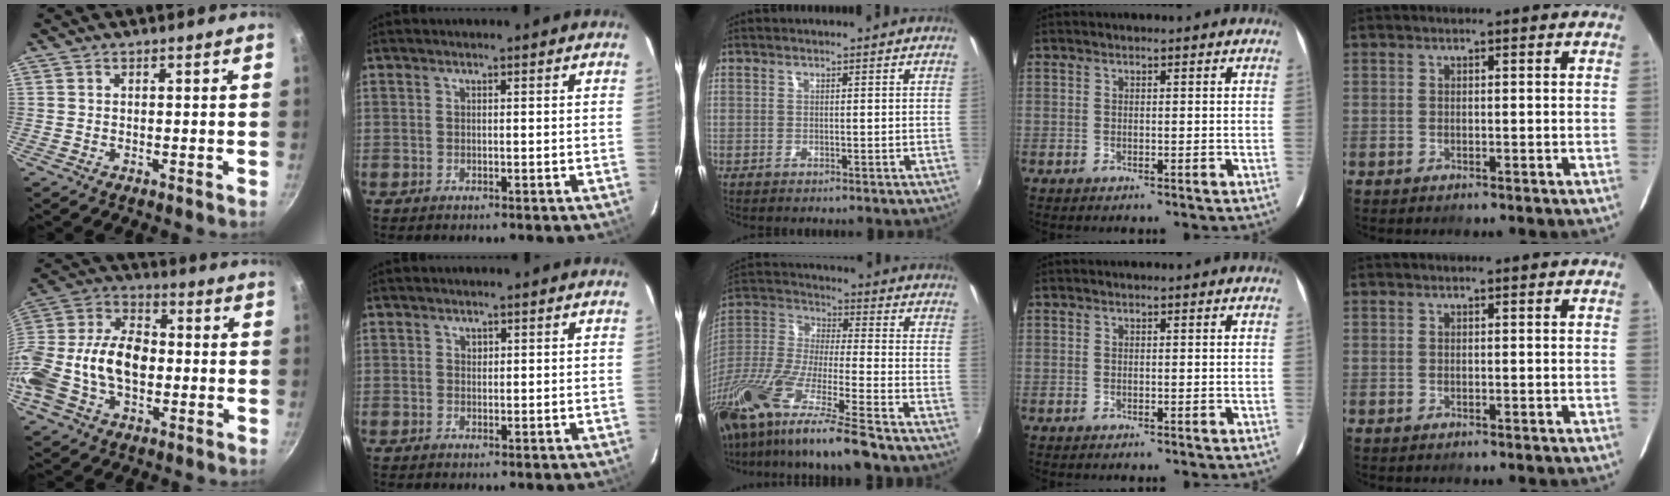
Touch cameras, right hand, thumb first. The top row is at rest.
{"thumb": {"total": 21.5, "force": [-2.5, 14.2, 15.9], "torque": [-0.301, 0.050, -0.056]}, "index": {"total": 0.7, "force": [0.4, 0.5, 0.1], "torque": [0.003, 0.005, 0.009]}, "middle": {"total": 20.5, "force": [-15.8, -0.1, 13.0], "torque": [-0.245, -0.045, -0.296]}}